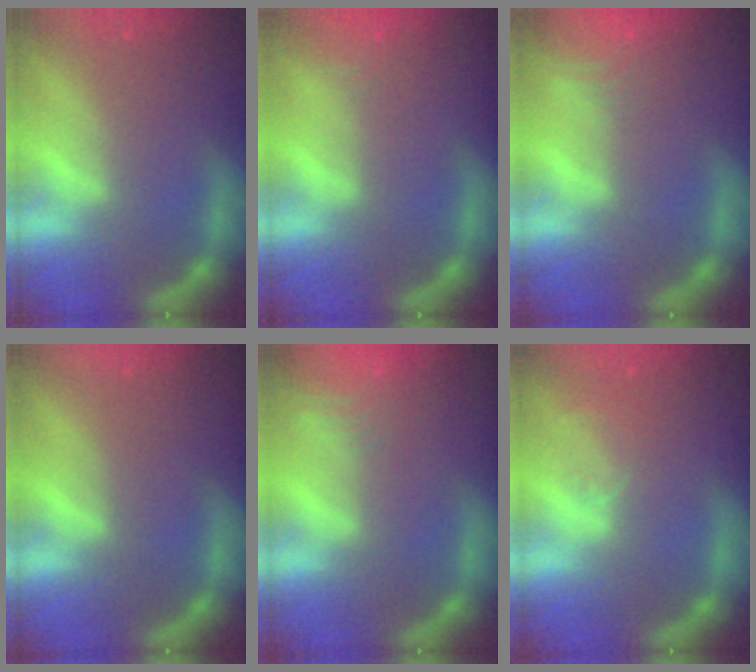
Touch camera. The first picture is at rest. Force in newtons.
{"total": 1.9}
{"total": 5.0}
{"total": 0.0}
{"total": 6.0}
{"total": 2.0}